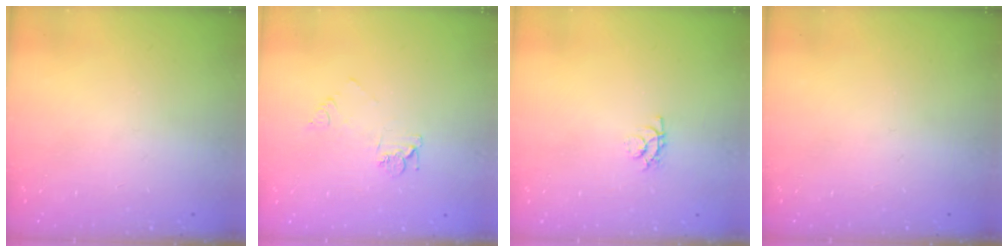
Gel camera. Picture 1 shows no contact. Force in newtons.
{"total": 5.6, "press": 5.6, "slide": 0.5}
{"total": 3.6, "press": 3.6, "slide": 0.4}
{"total": 0.0}